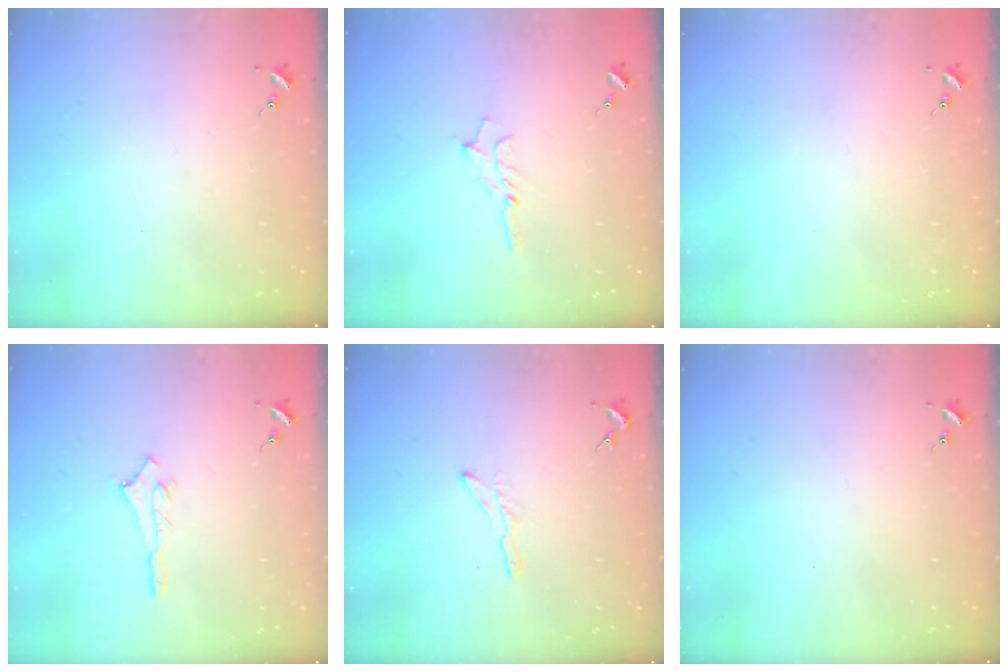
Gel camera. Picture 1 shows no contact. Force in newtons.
{"total": 5.9, "press": 5.9, "slide": 0.7}
{"total": 0.0}
{"total": 2.6, "press": 2.6, "slide": 0.4}
{"total": 3.4, "press": 3.4, "slide": 0.3}
{"total": 0.0}